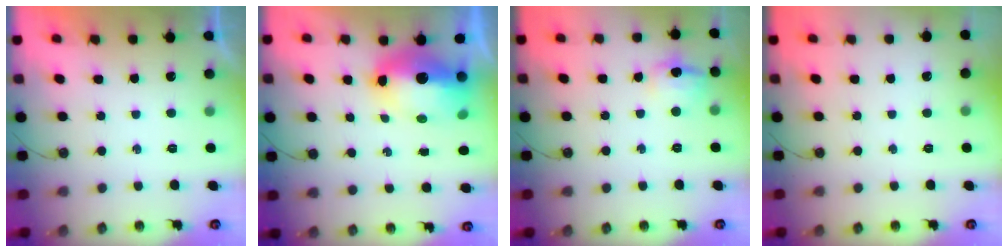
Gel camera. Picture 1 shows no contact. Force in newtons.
{"total": 12.7, "press": 12.6, "slide": 1.4}
{"total": 9.6, "press": 9.6, "slide": 0.8}
{"total": 0.0}